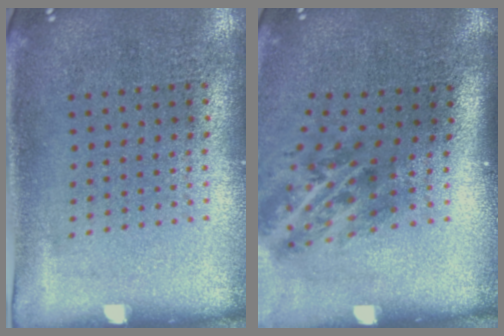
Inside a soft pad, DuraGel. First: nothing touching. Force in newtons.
{"total": 2.1, "press": 1.3, "slide": 1.6}